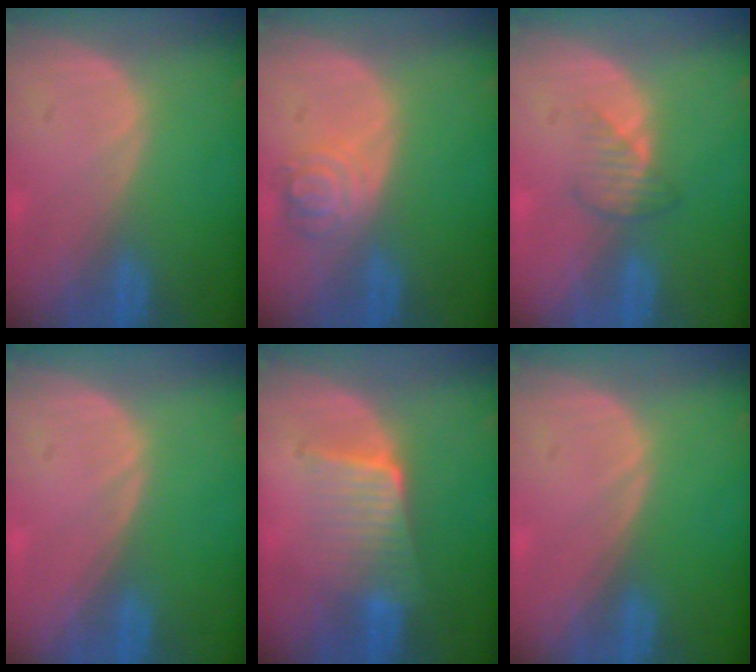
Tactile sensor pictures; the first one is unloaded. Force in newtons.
{"total": 4.5, "press": 4.2, "slide": 1.7}
{"total": 2.5, "press": 2.5, "slide": 0.4}
{"total": 0.0}
{"total": 6.7, "press": 5.8, "slide": 3.4}
{"total": 0.0}